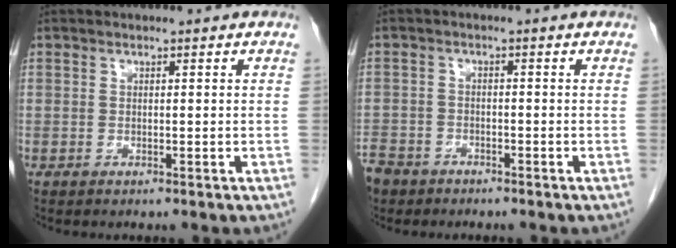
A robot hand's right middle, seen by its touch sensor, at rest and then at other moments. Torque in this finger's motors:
{"motor_torque": [1.02, -1.12, 1.05, 0.21]}